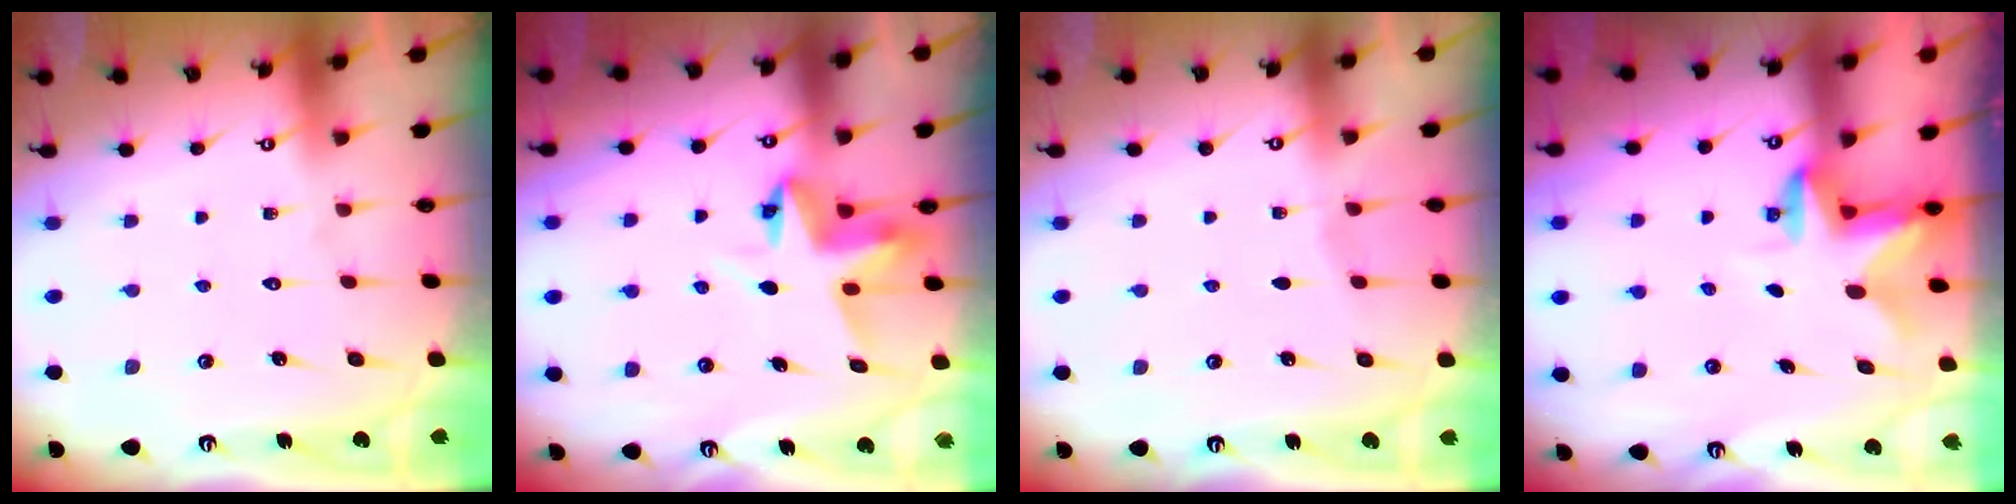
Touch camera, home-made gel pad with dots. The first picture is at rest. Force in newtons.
{"total": 5.5, "press": 5.5, "slide": 0.2}
{"total": 1.4, "press": 1.3, "slide": 0.4}
{"total": 2.5, "press": 2.4, "slide": 0.6}